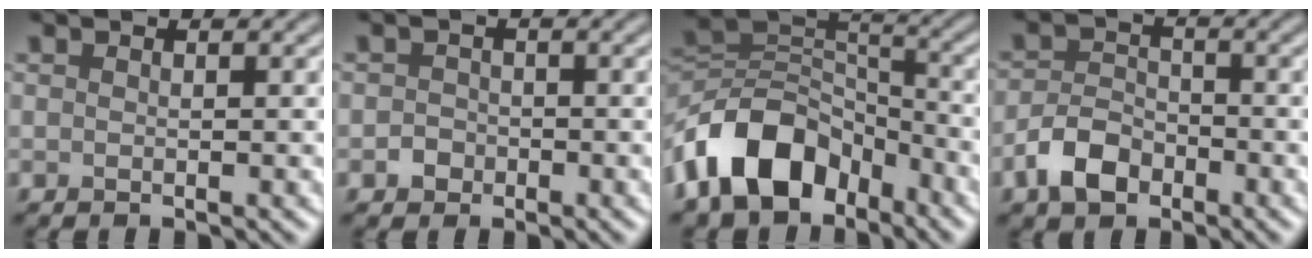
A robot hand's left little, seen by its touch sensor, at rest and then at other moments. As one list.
[{"total": 1.3, "force": [-0.6, 1.1, 0.3], "torque": [0.001, 0.001, -0.013]}, {"total": 10.2, "force": [-6.0, 6.2, 5.4], "torque": [-0.094, 0.006, -0.125]}, {"total": 3.7, "force": [-2.2, 2.2, 2.0], "torque": [-0.036, 0.004, -0.050]}]